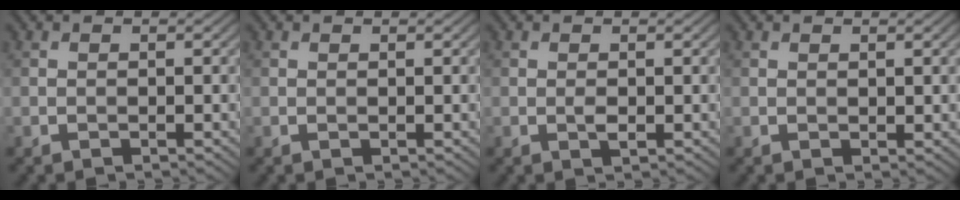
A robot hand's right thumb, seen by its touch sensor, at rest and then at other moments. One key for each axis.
{"total": 0.0}
{"total": 1.0, "fx": 0.0, "fy": 0.4, "fz": 0.9, "tx": -0.019, "ty": -0.002, "tz": -0.002}
{"total": 0.6, "fx": 0.5, "fy": 0.2, "fz": 0.3, "tx": -0.004, "ty": 0.000, "tz": 0.009}